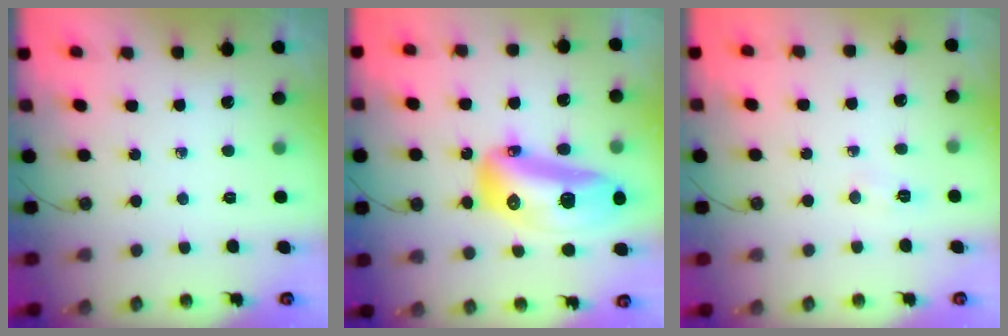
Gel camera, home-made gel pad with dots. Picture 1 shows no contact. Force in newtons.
{"total": 21.7, "press": 21.5, "slide": 3.2}
{"total": 14.3, "press": 5.5, "slide": 13.2}